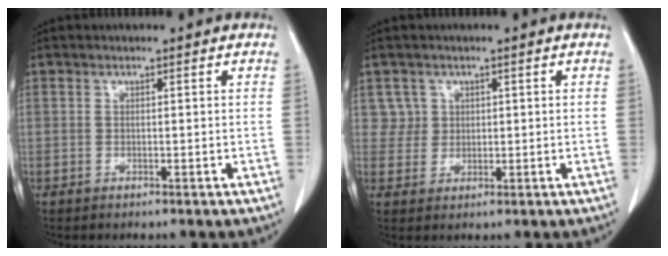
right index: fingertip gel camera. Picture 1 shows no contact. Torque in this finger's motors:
{"motor_torque": [-0.15, 0.13, -0.07, -0.03]}